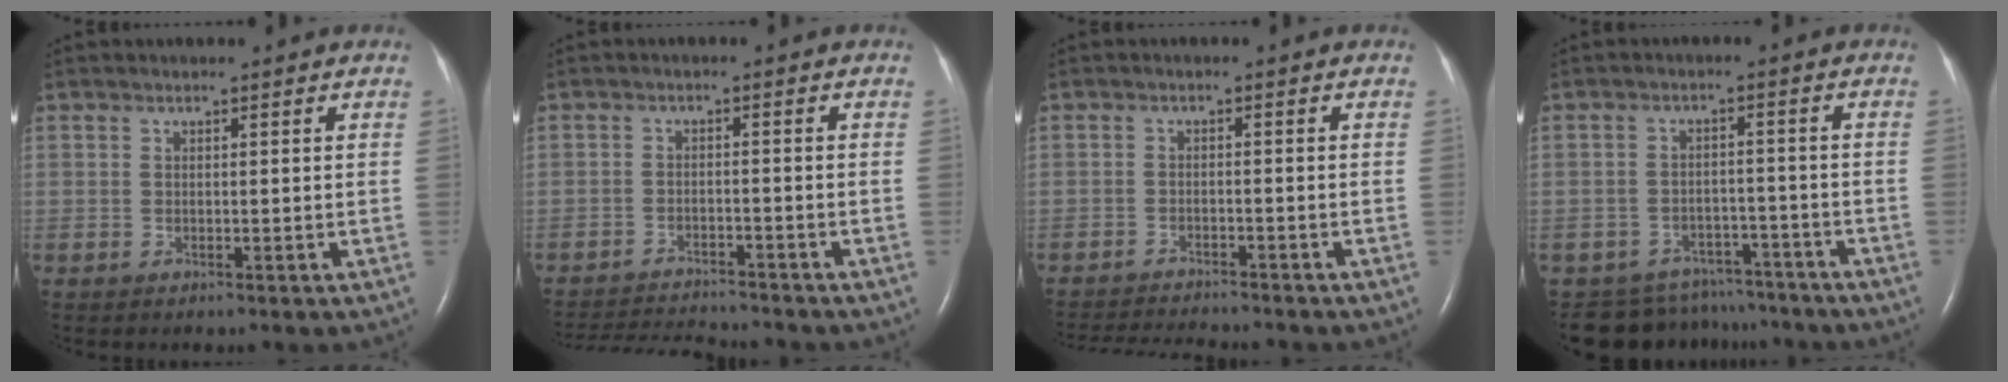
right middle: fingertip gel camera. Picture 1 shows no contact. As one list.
[{"total": 9.3, "force": [-9.1, 0.3, 2.1], "torque": [-0.038, -0.007, -0.142]}, {"total": 9.7, "force": [-9.2, 0.5, 3.1], "torque": [-0.048, -0.013, -0.139]}, {"total": 9.5, "force": [-8.6, 4.0, -0.2], "torque": [0.003, 0.019, -0.111]}]